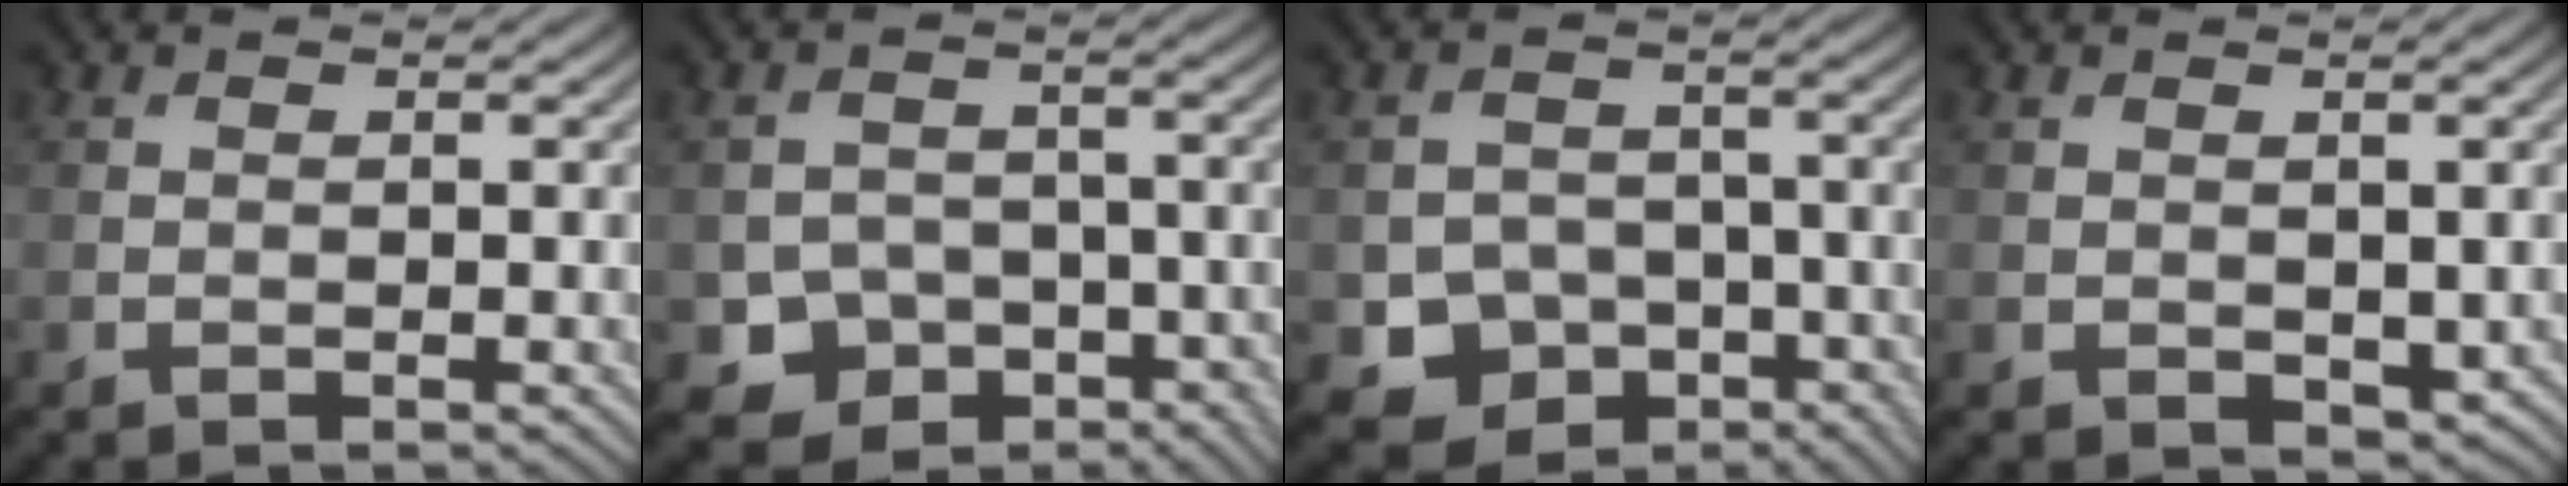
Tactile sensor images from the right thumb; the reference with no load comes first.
{"total": 6.6, "force": [-3.2, 5.2, 2.4], "torque": [-0.040, -0.012, -0.054]}
{"total": 7.3, "force": [-3.2, 5.9, 2.8], "torque": [-0.049, -0.022, -0.057]}
{"total": 2.0, "force": [0.3, 1.5, 1.3], "torque": [-0.028, -0.012, 0.014]}